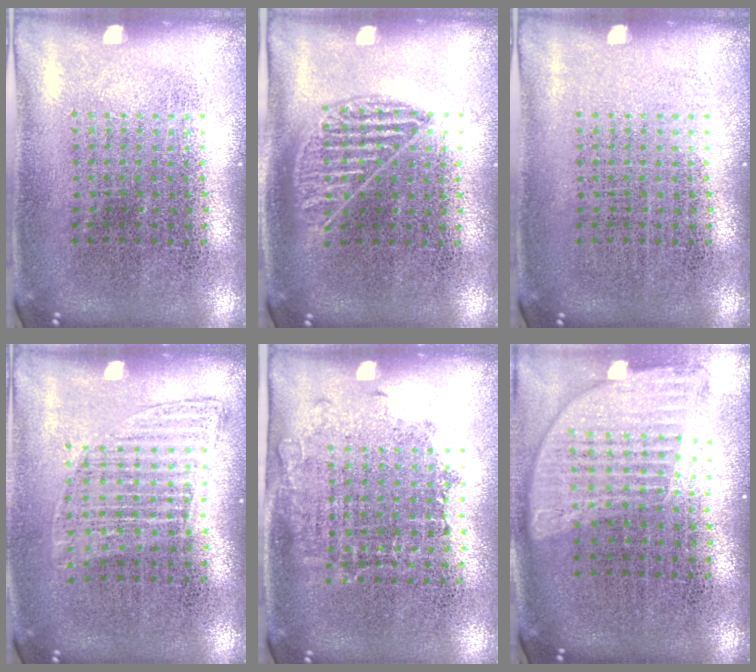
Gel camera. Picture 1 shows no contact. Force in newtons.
{"total": 1.0, "press": 0.8, "slide": 0.6}
{"total": 0.0}
{"total": 1.1, "press": 1.0, "slide": 0.5}
{"total": 1.1, "press": 0.9, "slide": 0.6}
{"total": 1.5, "press": 1.3, "slide": 0.7}